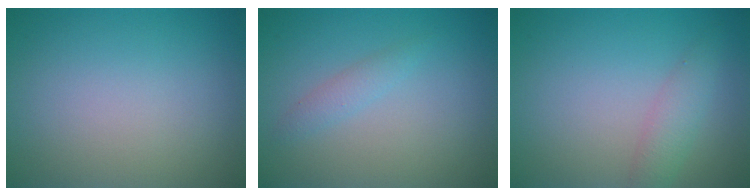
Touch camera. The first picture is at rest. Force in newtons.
{"total": 1.3, "press": 1.3, "slide": 0.0}
{"total": 2.2, "press": 2.2, "slide": 0.1}